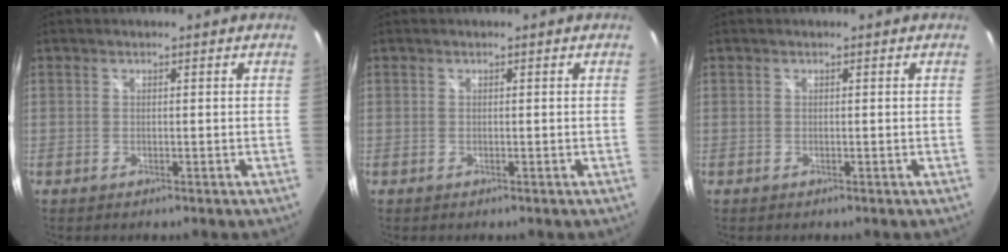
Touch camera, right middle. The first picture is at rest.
{"total": 0.0}
{"total": 0.0}